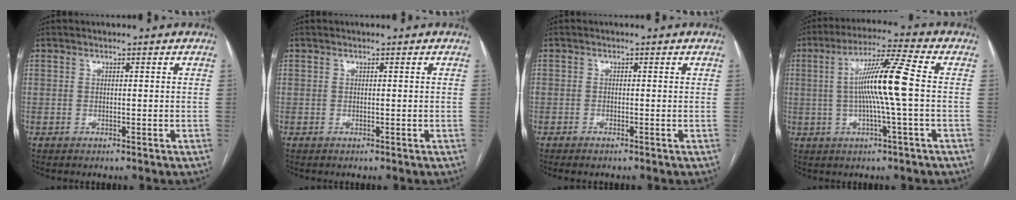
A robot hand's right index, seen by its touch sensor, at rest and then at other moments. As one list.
[{"total": 0.0}, {"total": 1.1, "force": [-0.8, 0.2, 0.6], "torque": [-0.011, -0.001, -0.012]}, {"total": 10.8, "force": [0.1, -1.0, 10.8], "torque": [-0.198, 0.008, -0.002]}]